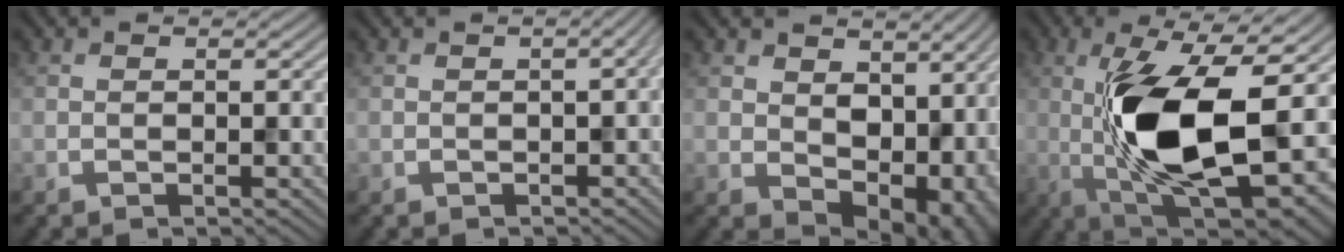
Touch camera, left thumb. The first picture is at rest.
{"total": 2.2, "force": [-0.3, 0.6, 2.1], "torque": [-0.028, 0.003, -0.002]}
{"total": 9.6, "force": [1.9, 6.5, 6.8], "torque": [-0.107, -0.025, 0.044]}
{"total": 16.3, "force": [-1.2, 6.5, 14.9], "torque": [-0.259, -0.005, -0.022]}